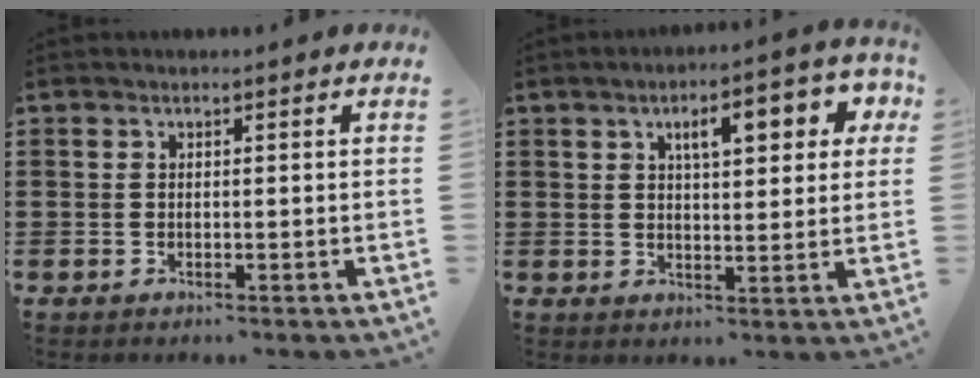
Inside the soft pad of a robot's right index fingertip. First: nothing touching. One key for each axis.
{"total": 6.8, "fx": 2.8, "fy": 2.4, "fz": 5.7, "tx": -0.086, "ty": -0.001, "tz": 0.037}